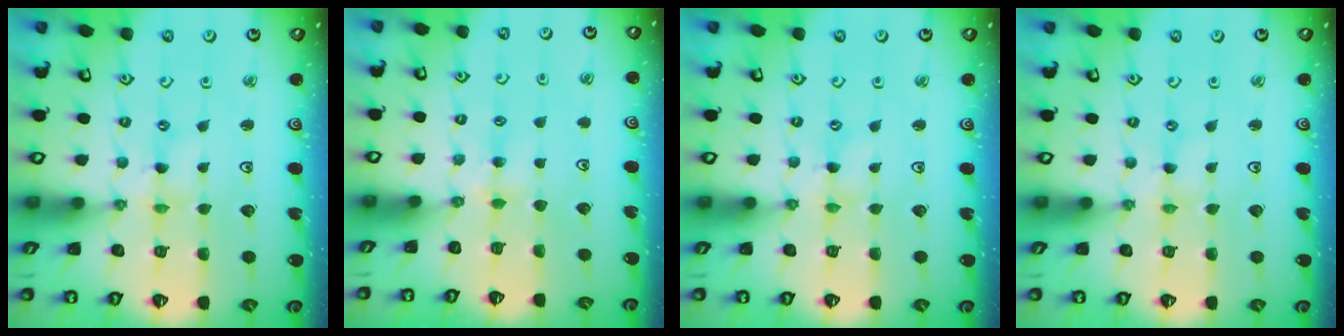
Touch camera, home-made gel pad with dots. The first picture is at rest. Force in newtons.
{"total": 4.2, "press": 4.2, "slide": 0.8}
{"total": 1.1, "press": 1.1, "slide": 0.1}
{"total": 0.0}